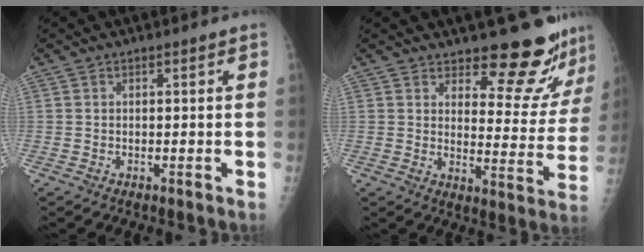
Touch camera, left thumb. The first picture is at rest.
{"total": 13.9, "force": [12.4, 4.1, 4.9], "torque": [-0.015, -0.112, 0.152]}